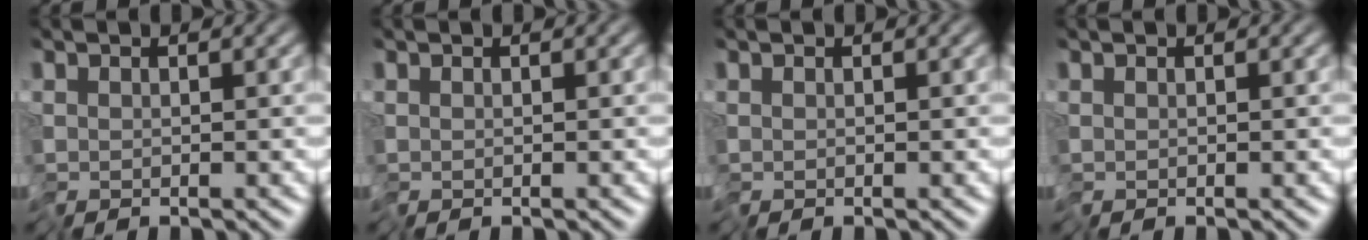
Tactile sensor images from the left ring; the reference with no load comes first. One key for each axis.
{"total": 0.0}
{"total": 0.0}
{"total": 0.0}